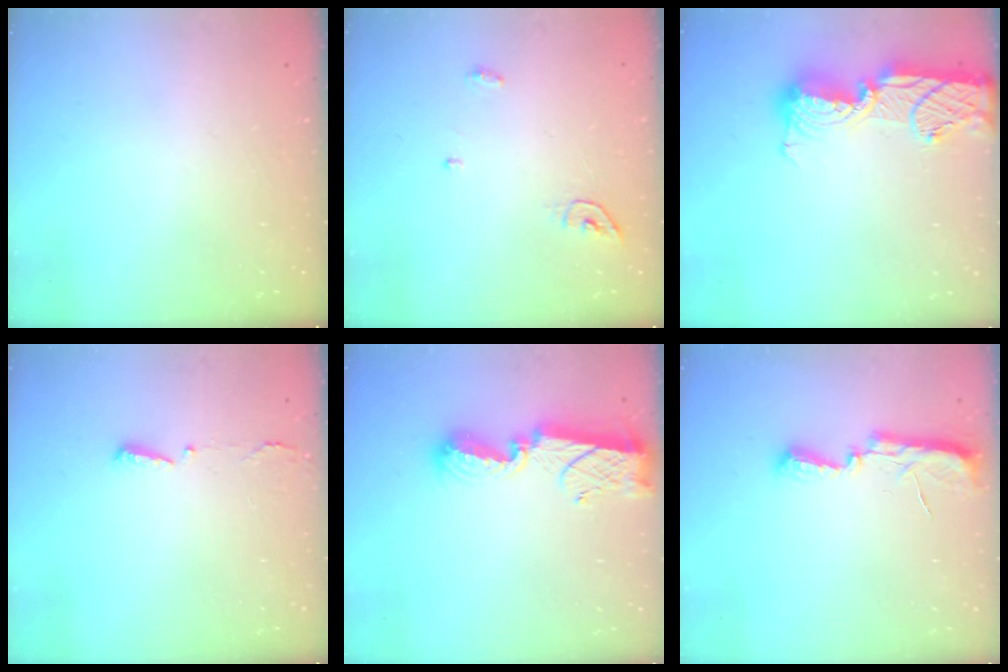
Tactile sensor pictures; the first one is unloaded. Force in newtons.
{"total": 4.5, "press": 4.5, "slide": 0.2}
{"total": 17.0, "press": 16.3, "slide": 4.7}
{"total": 2.9, "press": 2.8, "slide": 0.6}
{"total": 11.4, "press": 11.4, "slide": 0.8}
{"total": 7.2, "press": 7.2, "slide": 0.7}